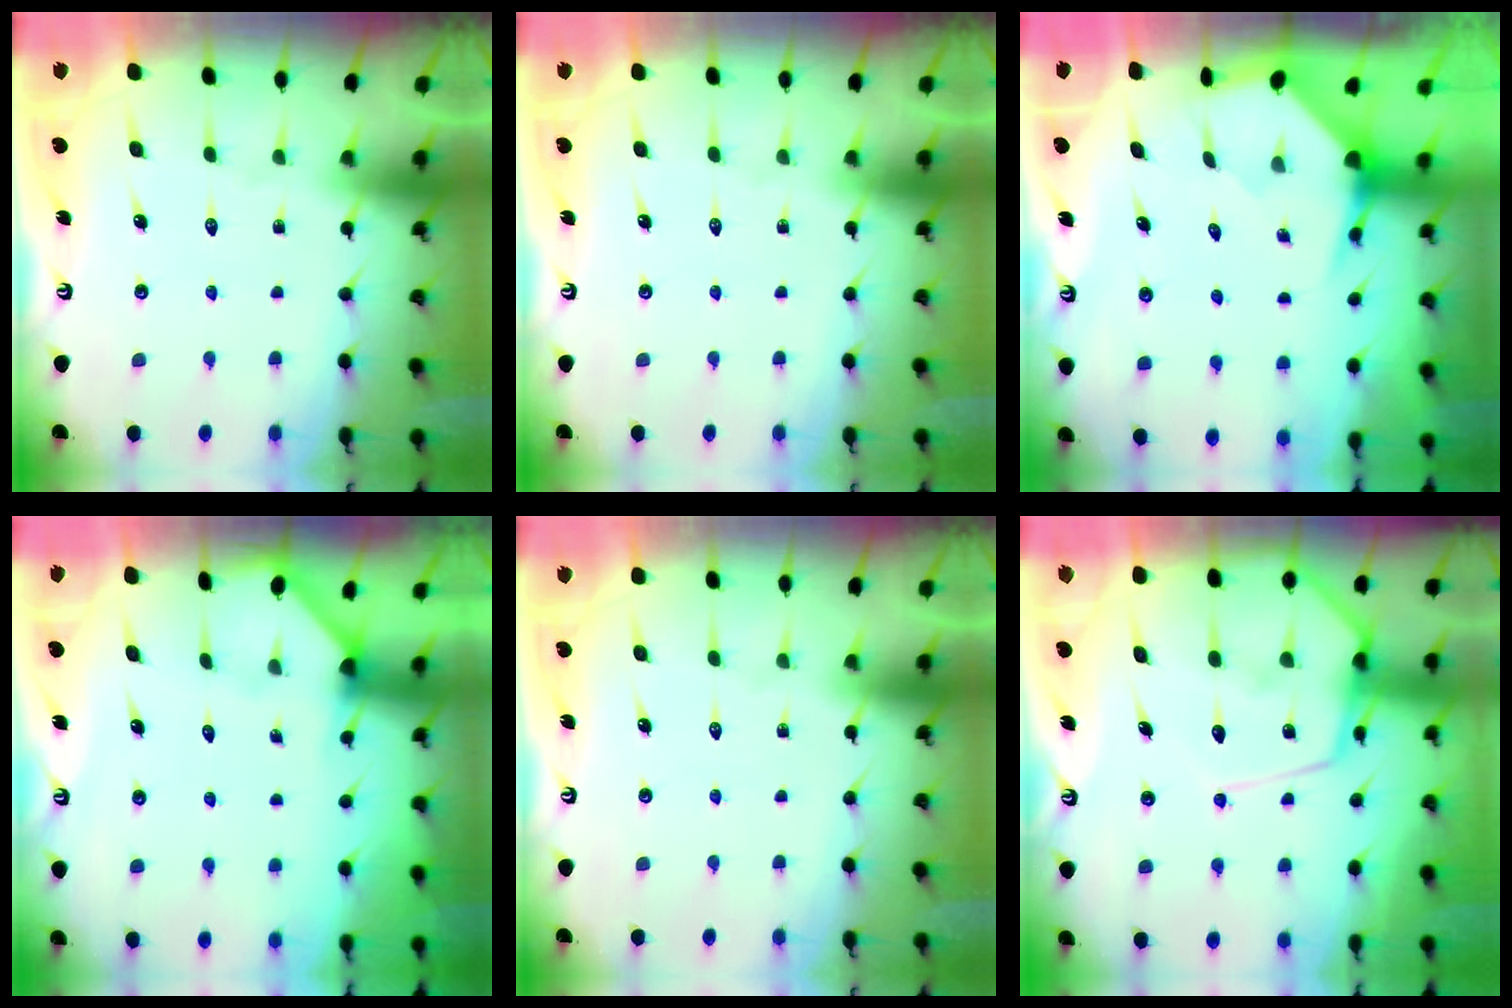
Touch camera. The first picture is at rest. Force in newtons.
{"total": 0.0}
{"total": 4.0, "press": 3.9, "slide": 0.4}
{"total": 1.9, "press": 1.9, "slide": 0.2}
{"total": 0.0}
{"total": 13.9, "press": 13.9, "slide": 1.3}